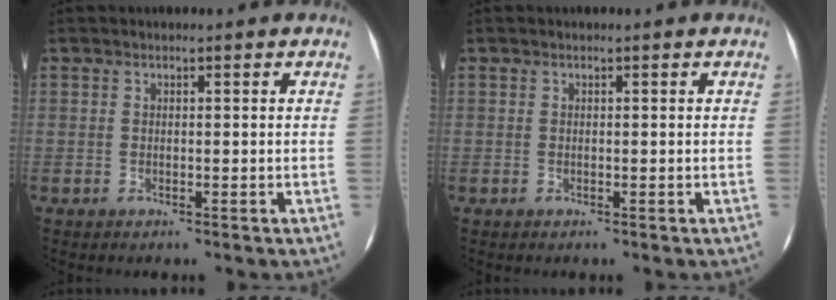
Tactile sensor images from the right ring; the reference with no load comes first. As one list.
[{"total": 0.0}]